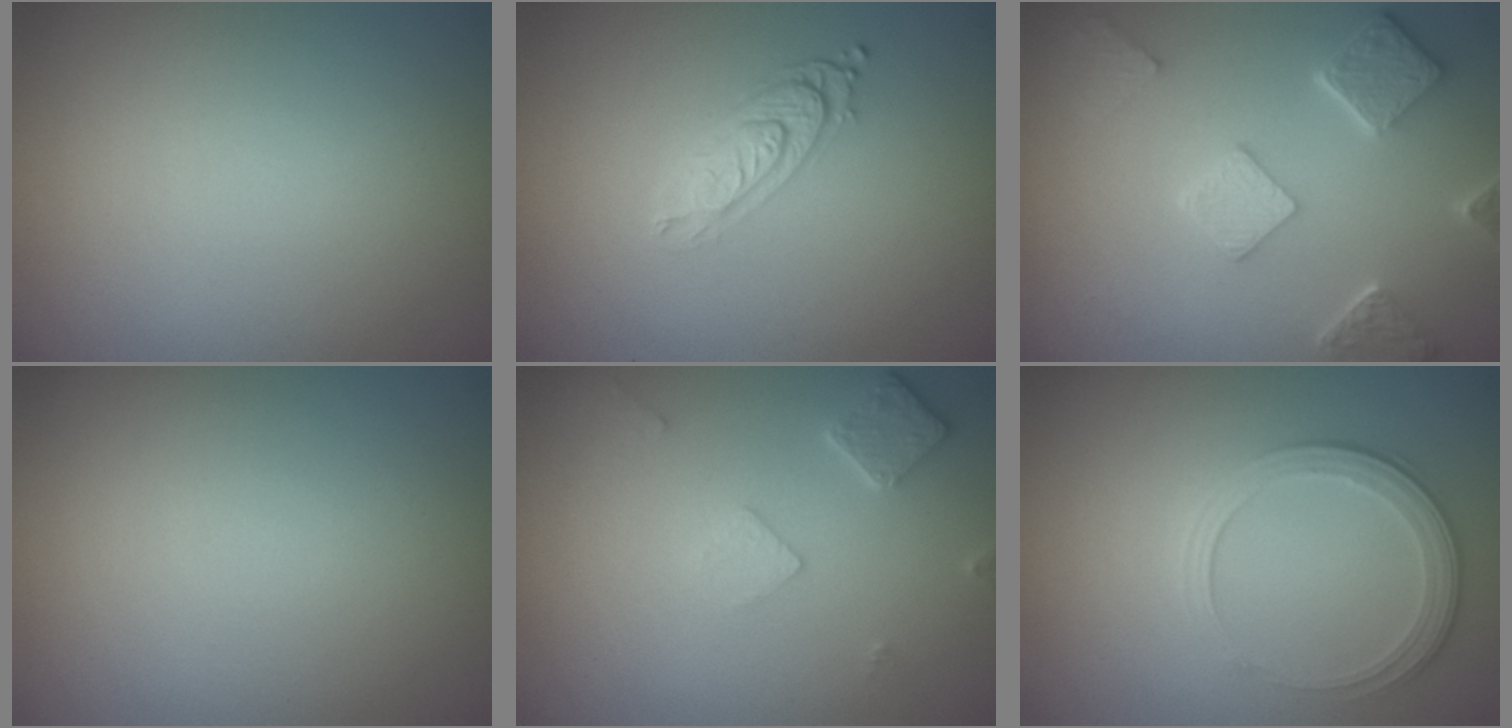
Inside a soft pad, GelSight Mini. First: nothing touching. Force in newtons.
{"total": 3.2, "press": 2.3, "slide": 2.2}
{"total": 4.9, "press": 3.9, "slide": 3.0}
{"total": 0.0}
{"total": 2.1, "press": 2.1, "slide": 0.3}
{"total": 2.7, "press": 2.5, "slide": 1.2}